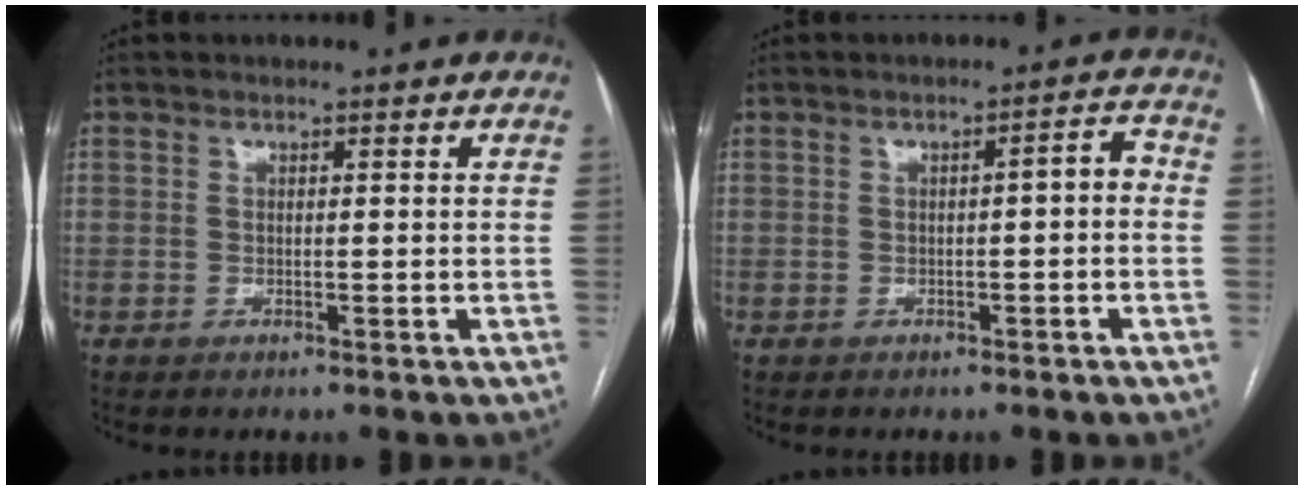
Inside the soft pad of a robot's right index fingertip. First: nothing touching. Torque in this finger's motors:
{"motor_torque": [0.55, -0.02, 0.04, 0.03]}